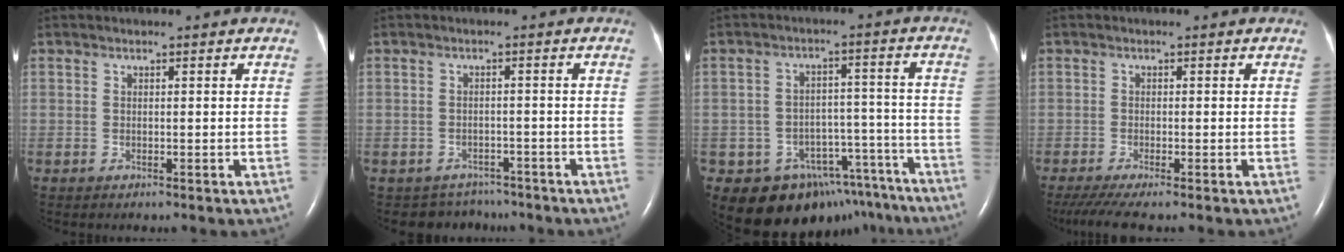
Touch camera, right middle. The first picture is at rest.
{"total": 4.4, "force": [-3.8, 2.1, -0.8], "torque": [0.007, 0.014, -0.054]}
{"total": 14.4, "force": [-11.3, 8.4, 3.0], "torque": [-0.020, 0.056, -0.137]}
{"total": 5.0, "force": [-3.9, 0.1, 3.1], "torque": [-0.057, -0.015, -0.069]}